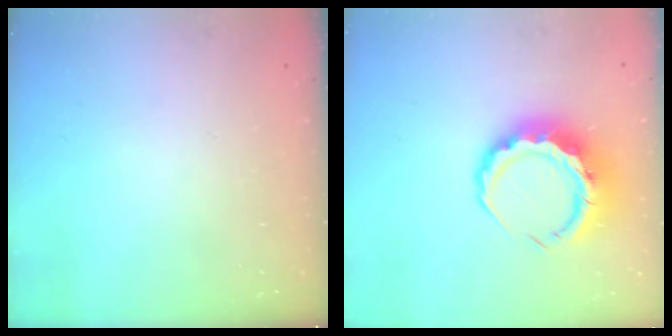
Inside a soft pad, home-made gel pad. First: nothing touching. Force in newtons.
{"total": 9.3, "press": 9.1, "slide": 1.7}